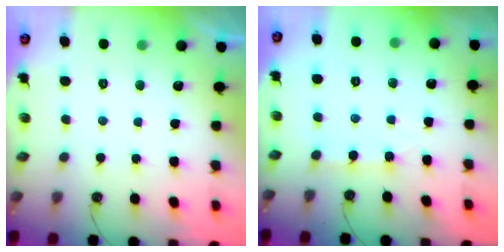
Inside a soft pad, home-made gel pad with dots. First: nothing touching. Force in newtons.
{"total": 2.5, "press": 2.5, "slide": 0.3}